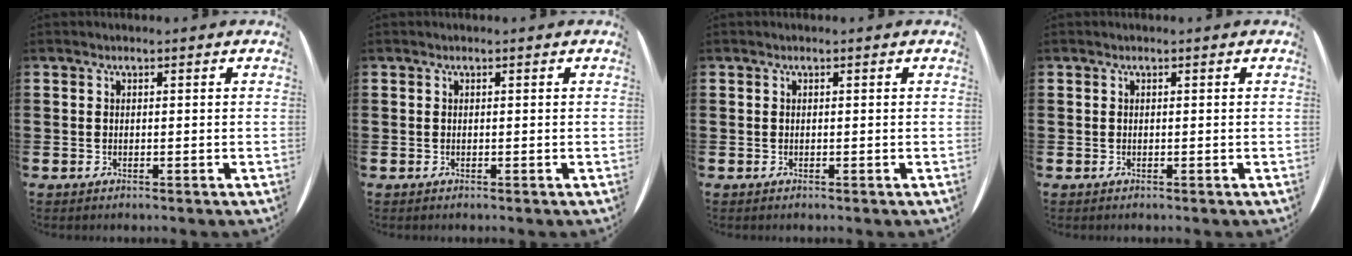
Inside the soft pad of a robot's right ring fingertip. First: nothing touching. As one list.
[{"total": 0.0}, {"total": 0.0}, {"total": 0.0}]